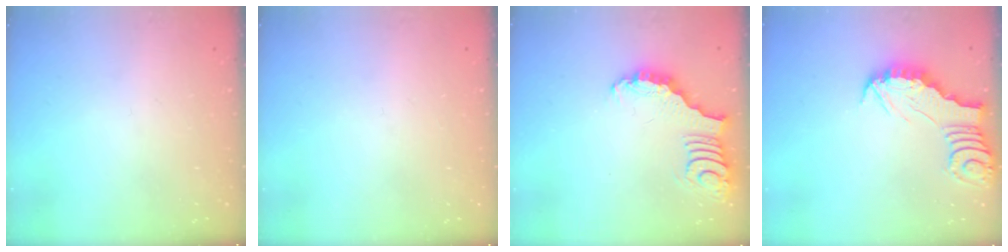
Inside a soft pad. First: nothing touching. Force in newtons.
{"total": 0.0}
{"total": 3.8, "press": 3.7, "slide": 0.6}
{"total": 2.7, "press": 2.7, "slide": 0.2}